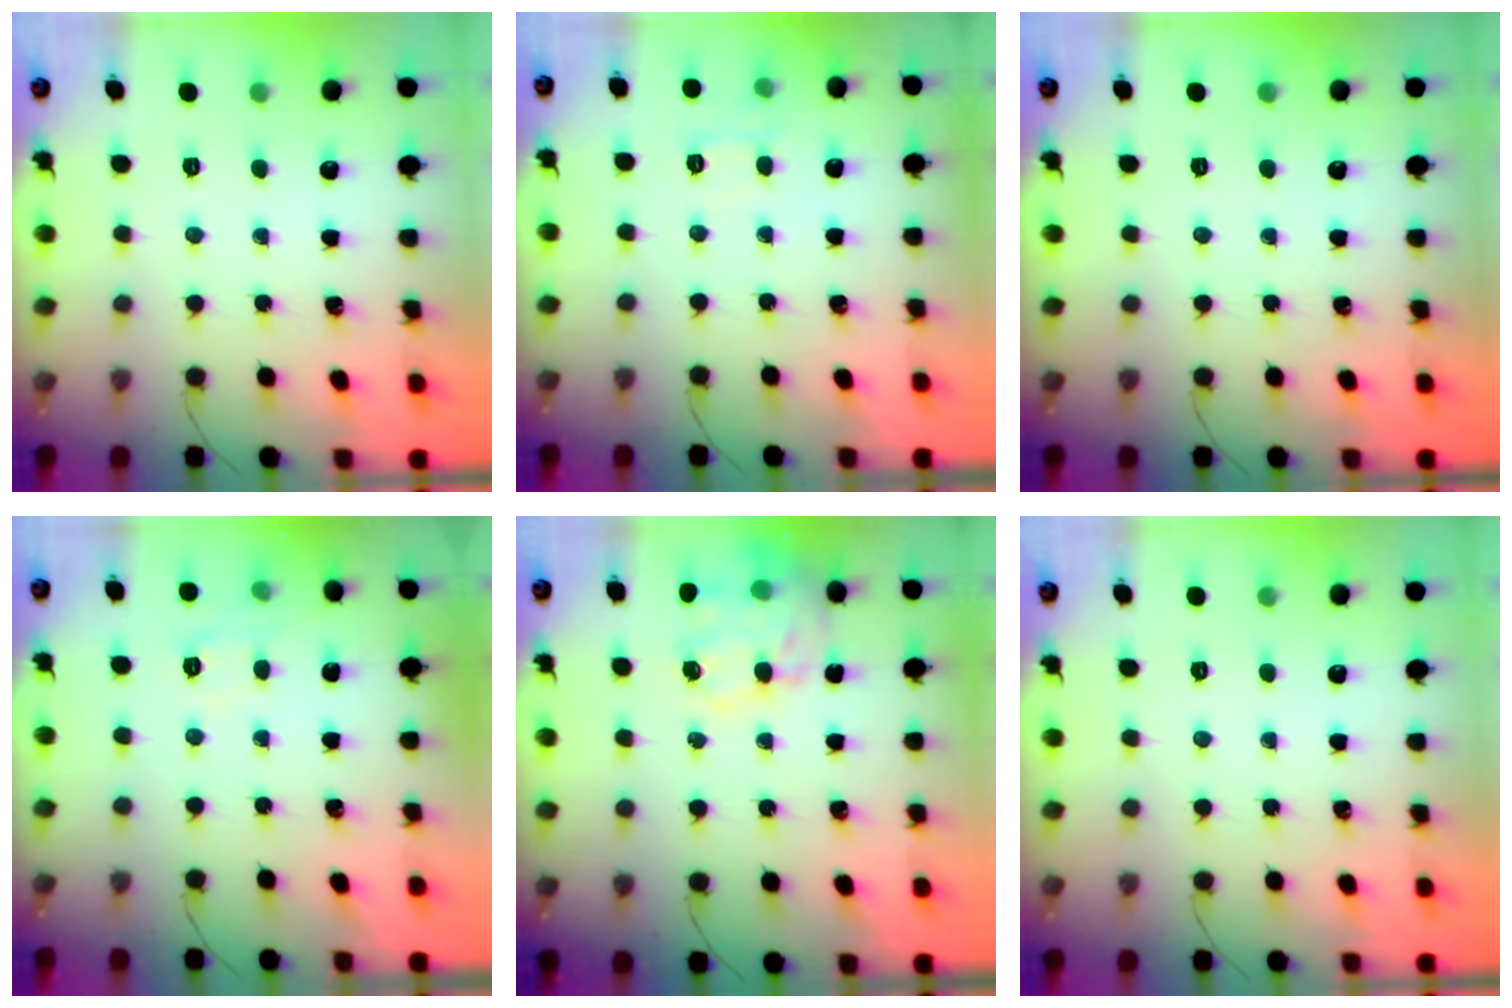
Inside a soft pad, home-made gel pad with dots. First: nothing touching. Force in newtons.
{"total": 6.4, "press": 6.2, "slide": 1.7}
{"total": 0.0}
{"total": 4.4, "press": 4.2, "slide": 1.3}
{"total": 17.7, "press": 17.3, "slide": 3.6}
{"total": 0.0}